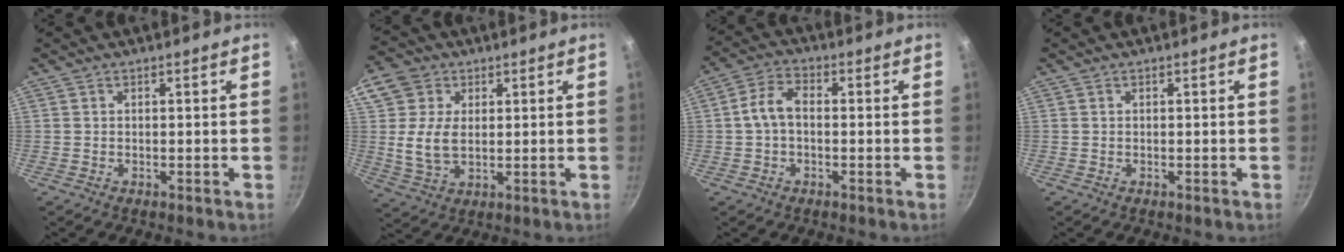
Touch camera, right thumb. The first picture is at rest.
{"total": 10.2, "force": [1.8, 7.5, 6.7], "torque": [-0.108, -0.010, 0.028]}
{"total": 5.8, "force": [-0.3, 3.7, 4.5], "torque": [-0.082, 0.027, -0.013]}
{"total": 0.0}